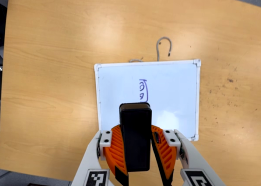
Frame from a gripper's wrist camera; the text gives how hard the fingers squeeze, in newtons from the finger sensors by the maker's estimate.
{"total": 8.8, "left": 8.9, "right": 8.7}